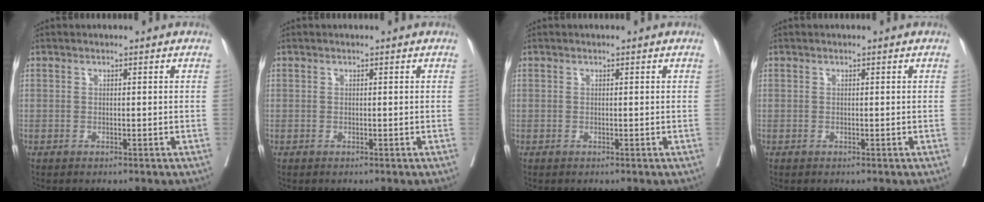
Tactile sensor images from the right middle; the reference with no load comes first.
{"total": 0.0}
{"total": 0.0}
{"total": 0.0}